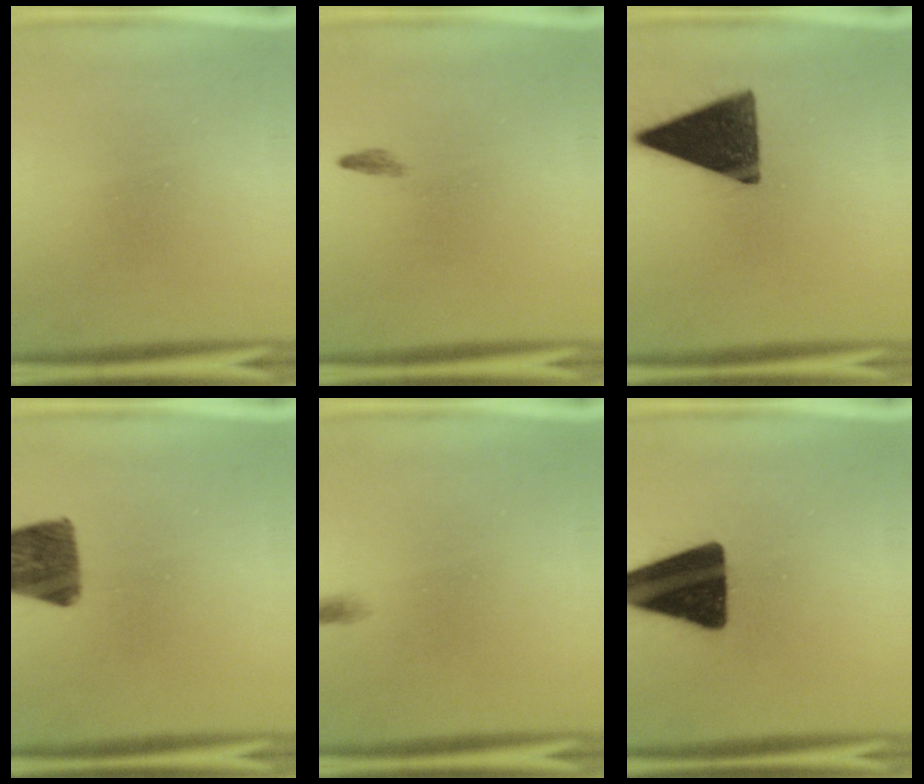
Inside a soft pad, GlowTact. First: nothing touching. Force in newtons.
{"total": 0.5}
{"total": 14.4}
{"total": 10.9}
{"total": 0.6}
{"total": 18.9}